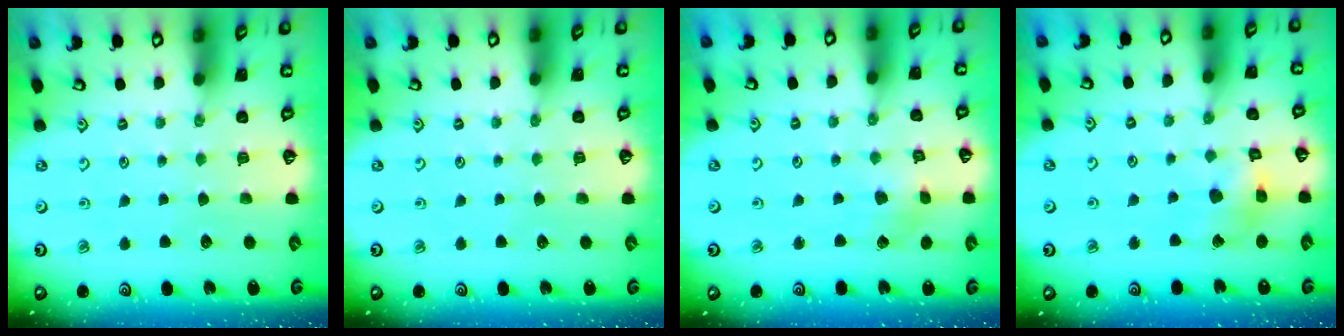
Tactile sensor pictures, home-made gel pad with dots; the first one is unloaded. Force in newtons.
{"total": 0.0}
{"total": 3.0, "press": 3.0, "slide": 0.2}
{"total": 11.4, "press": 11.3, "slide": 1.4}